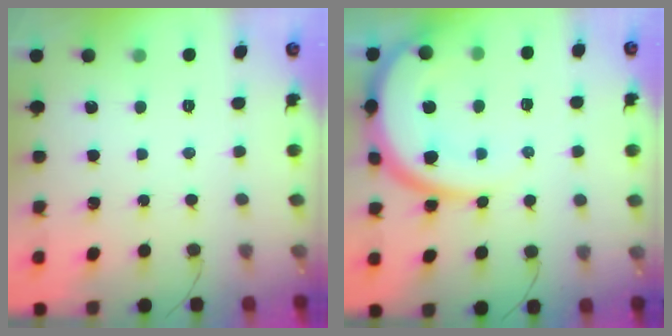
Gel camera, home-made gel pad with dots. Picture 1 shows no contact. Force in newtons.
{"total": 15.1, "press": 15.0, "slide": 1.9}